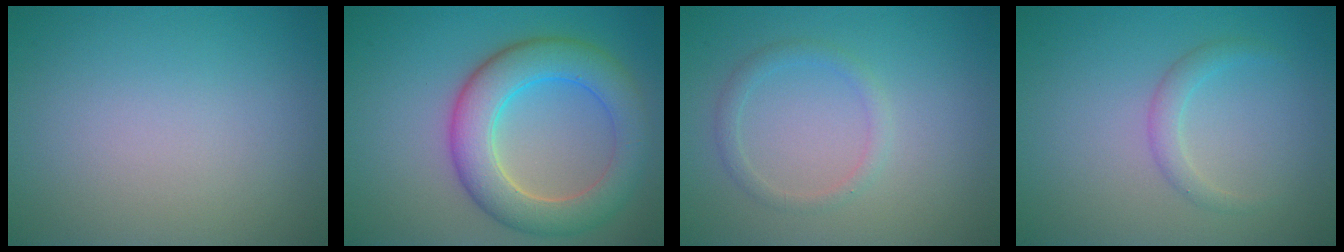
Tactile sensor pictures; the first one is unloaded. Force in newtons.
{"total": 7.1, "press": 7.1, "slide": 0.4}
{"total": 1.4, "press": 1.4, "slide": 0.1}
{"total": 1.5, "press": 1.5, "slide": 0.1}